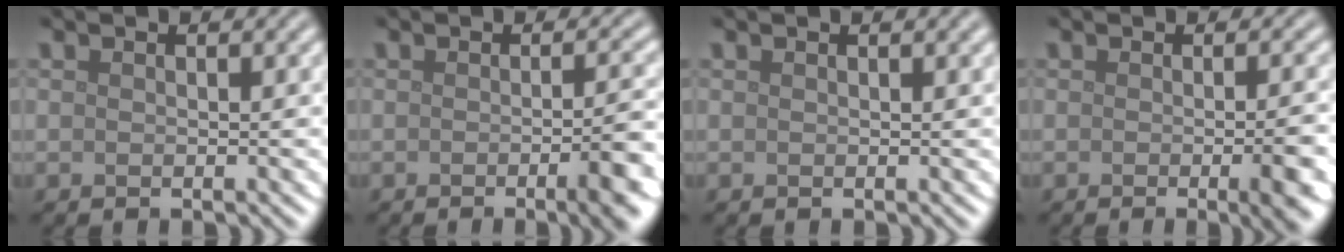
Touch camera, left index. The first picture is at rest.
{"total": 5.1, "force": [-1.8, 1.4, 4.5], "torque": [-0.050, -0.006, -0.022]}
{"total": 0.7, "force": [0.4, 0.2, 0.6], "torque": [-0.004, 0.005, 0.007]}
{"total": 5.0, "force": [-1.3, 1.5, 4.6], "torque": [-0.048, -0.009, -0.011]}